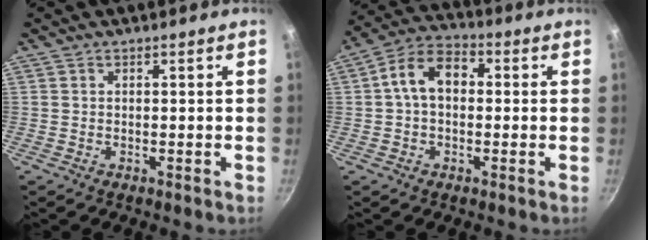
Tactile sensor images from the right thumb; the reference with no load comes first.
{"total": 9.4, "force": [0.8, 6.4, 6.8], "torque": [-0.095, 0.030, -0.002]}